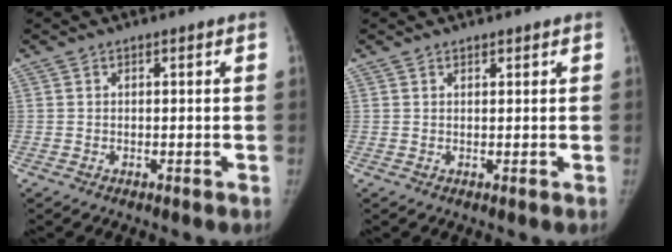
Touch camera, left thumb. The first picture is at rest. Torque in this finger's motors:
{"motor_torque": [-0.25, -0.06, -0.06, 0.27, -0.03]}